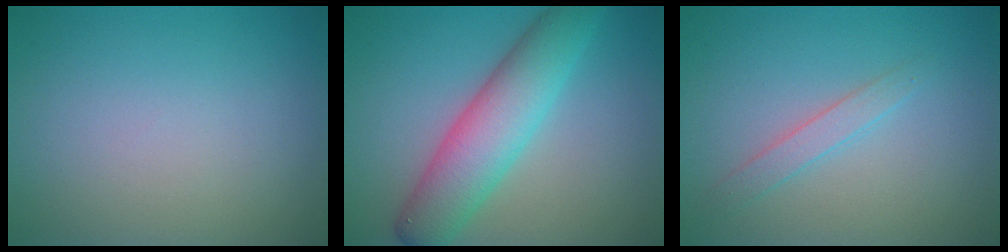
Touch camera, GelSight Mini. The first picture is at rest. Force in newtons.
{"total": 6.6, "press": 6.6, "slide": 0.1}
{"total": 1.6, "press": 1.6, "slide": 0.1}